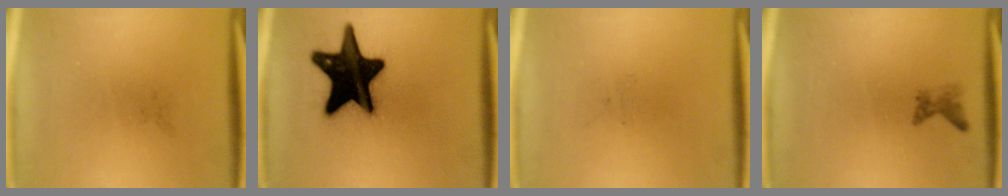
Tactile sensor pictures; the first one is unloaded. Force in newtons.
{"total": 20.2}
{"total": 0.0}
{"total": 1.2}